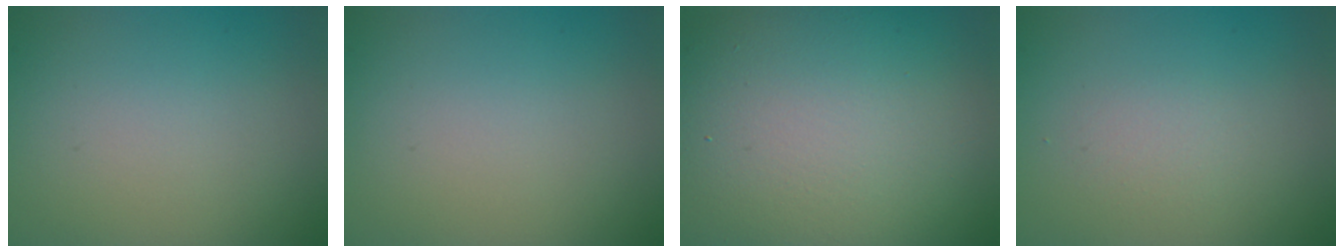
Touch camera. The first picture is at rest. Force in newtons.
{"total": 0.0}
{"total": 15.1, "press": 15.1, "slide": 1.3}
{"total": 1.2, "press": 1.2, "slide": 0.1}